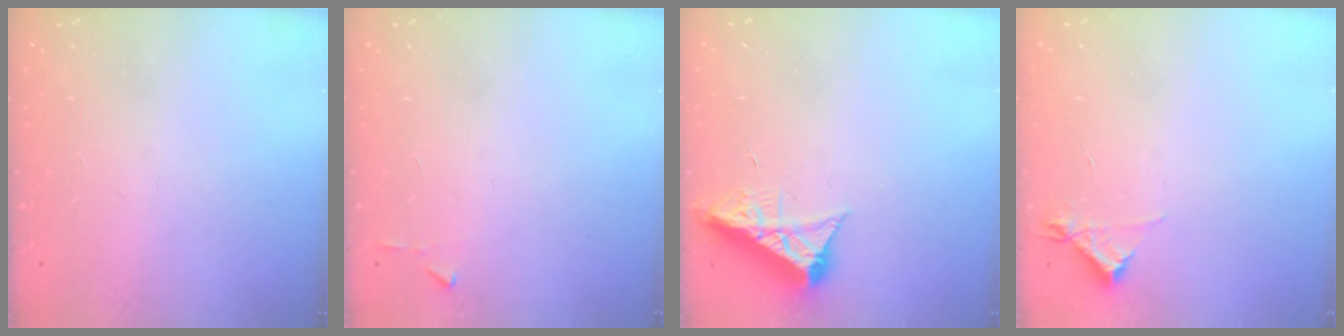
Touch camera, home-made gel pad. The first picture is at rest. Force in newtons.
{"total": 3.2, "press": 3.2, "slide": 0.4}
{"total": 7.7, "press": 7.6, "slide": 1.0}
{"total": 5.0, "press": 4.9, "slide": 0.7}